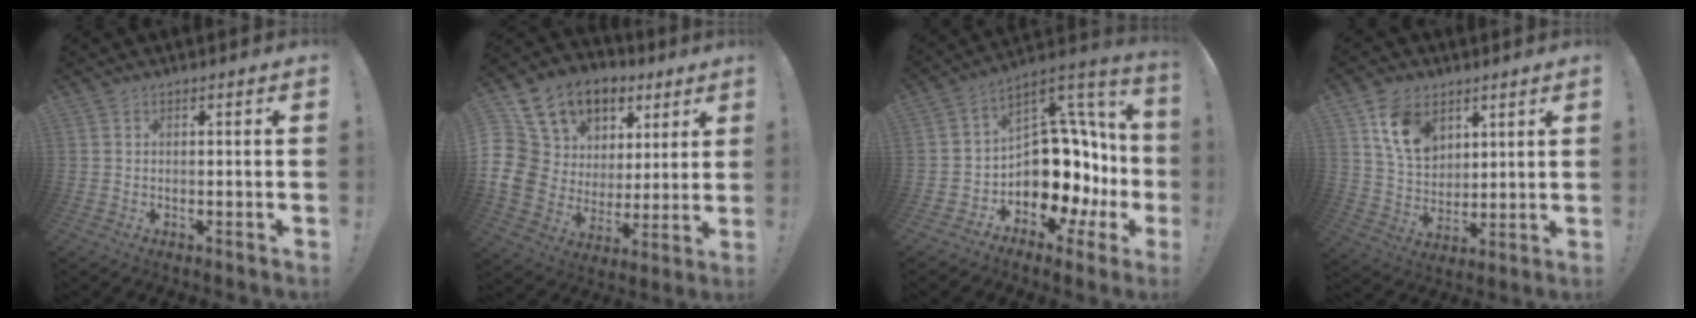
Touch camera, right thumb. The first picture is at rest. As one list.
[{"total": 16.1, "force": [6.6, 13.6, 5.6], "torque": [-0.115, -0.045, 0.152]}, {"total": 16.9, "force": [-3.0, 12.0, 11.5], "torque": [-0.151, -0.014, -0.016]}, {"total": 13.1, "force": [6.9, 9.0, 6.6], "torque": [-0.113, -0.022, 0.135]}]